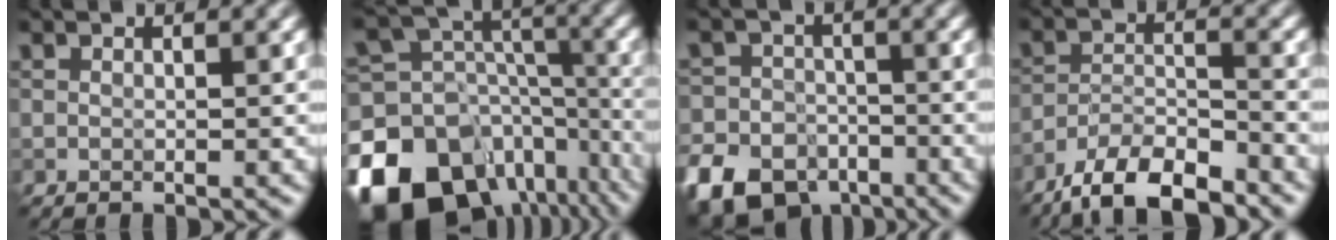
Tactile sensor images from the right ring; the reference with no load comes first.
{"total": 16.1, "force": [-9.7, 11.0, 6.8], "torque": [-0.173, -0.013, -0.152]}
{"total": 9.8, "force": [-6.2, 6.8, 3.4], "torque": [-0.072, -0.027, -0.120]}
{"total": 7.3, "force": [-6.0, 1.9, 3.6], "torque": [-0.060, -0.006, -0.114]}